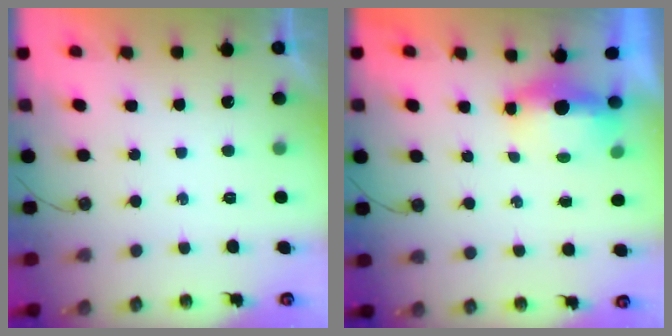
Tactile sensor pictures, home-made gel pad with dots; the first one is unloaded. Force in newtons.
{"total": 13.4, "press": 6.1, "slide": 11.9}